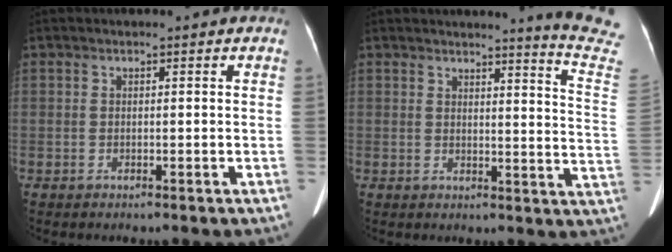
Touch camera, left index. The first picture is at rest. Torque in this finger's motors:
{"motor_torque": [0.06, -1.16, 0.02, -0.02]}